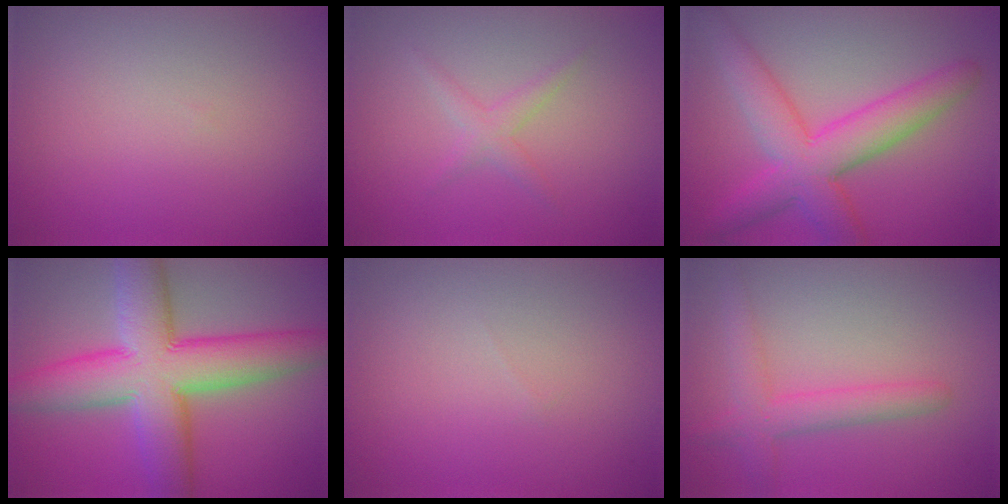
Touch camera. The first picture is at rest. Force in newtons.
{"total": 1.4, "press": 1.4, "slide": 0.1}
{"total": 7.0, "press": 7.0, "slide": 0.1}
{"total": 10.8, "press": 10.8, "slide": 0.3}
{"total": 0.0}
{"total": 3.2, "press": 3.2, "slide": 0.1}